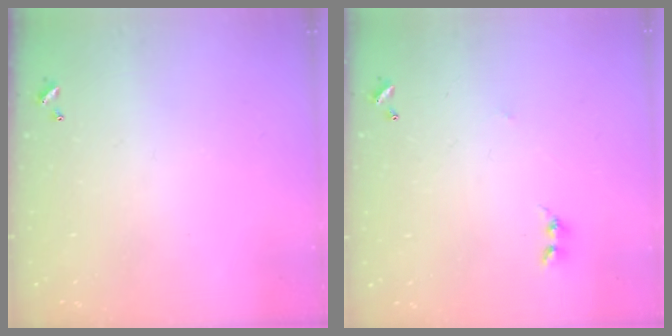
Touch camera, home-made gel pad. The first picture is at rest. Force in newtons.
{"total": 2.8, "press": 2.7, "slide": 0.4}